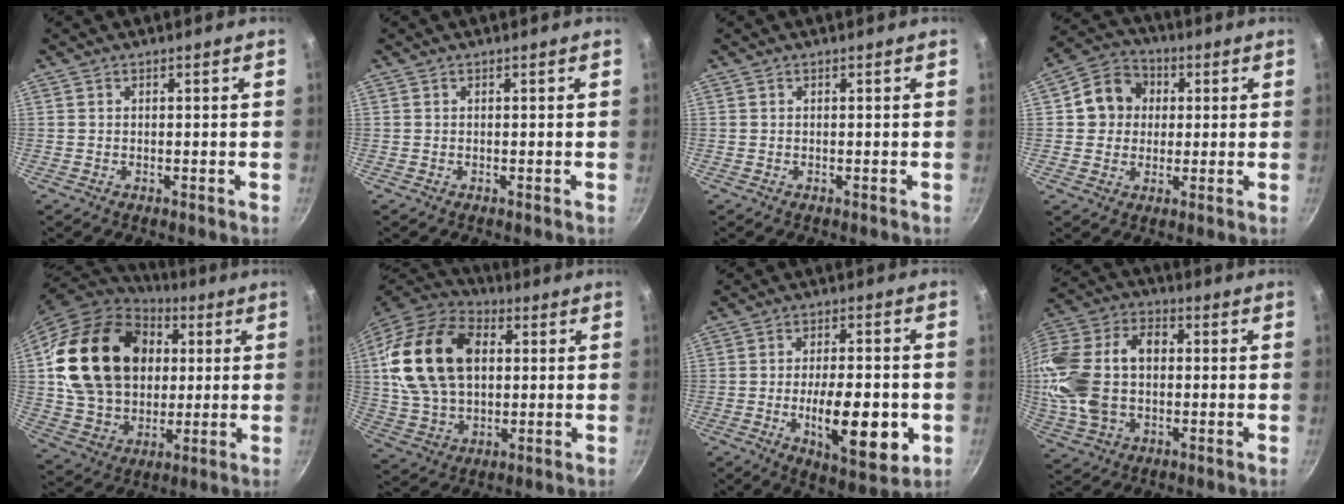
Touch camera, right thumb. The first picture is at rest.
{"total": 0.0}
{"total": 0.0}
{"total": 9.4, "force": [1.6, 8.4, 3.8], "torque": [-0.031, 0.013, 0.013]}
{"total": 27.0, "force": [5.6, 20.6, 16.5], "torque": [-0.266, 0.006, 0.109]}
{"total": 23.1, "force": [4.2, 15.6, 16.5], "torque": [-0.293, 0.015, 0.073]}
{"total": 15.6, "force": [-3.5, 6.1, 13.9], "torque": [-0.192, -0.003, -0.047]}
{"total": 20.2, "force": [0.3, 13.7, 14.9], "torque": [-0.289, 0.036, 0.001]}